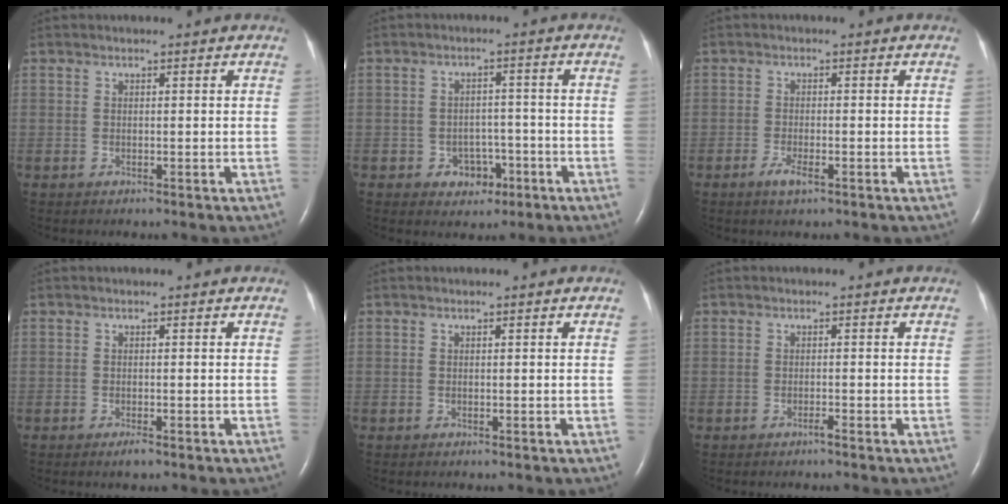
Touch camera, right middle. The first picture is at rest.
{"total": 4.2, "force": [-2.0, 3.3, 1.8], "torque": [-0.020, 0.014, -0.021]}
{"total": 2.4, "force": [-1.4, 0.5, 1.9], "torque": [-0.040, -0.002, -0.027]}
{"total": 0.6, "force": [-0.5, 0.0, 0.4], "torque": [-0.009, -0.001, -0.007]}
{"total": 0.0}
{"total": 0.7, "force": [-0.6, -0.1, 0.3], "torque": [-0.008, 0.000, -0.011]}